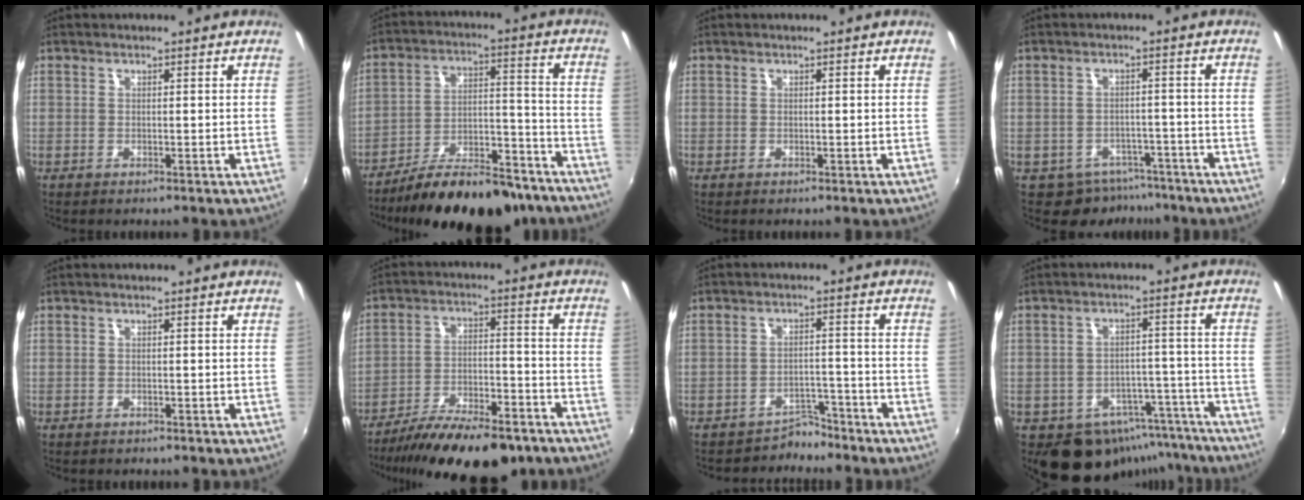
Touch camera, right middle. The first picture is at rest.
{"total": 21.0, "force": [-16.9, 7.1, 10.3], "torque": [-0.168, 0.005, -0.234]}
{"total": 0.0}
{"total": 6.6, "force": [-4.9, 4.2, 1.2], "torque": [-0.026, 0.008, -0.061]}
{"total": 0.6, "force": [-0.5, 0.3, 0.0], "torque": [-0.004, -0.002, -0.008]}
{"total": 18.7, "force": [-14.6, 5.7, 10.2], "torque": [-0.187, -0.031, -0.220]}
{"total": 4.6, "force": [-4.2, 1.7, -0.4], "torque": [0.004, 0.012, -0.066]}
{"total": 13.7, "force": [-10.5, 8.0, 3.7], "torque": [-0.066, 0.031, -0.112]}